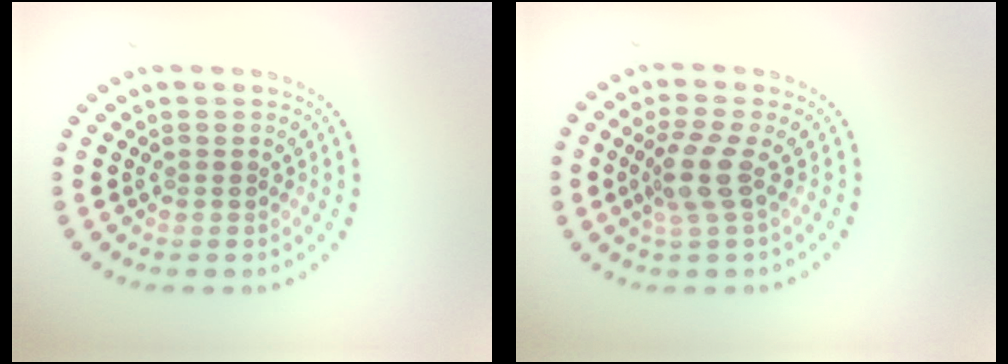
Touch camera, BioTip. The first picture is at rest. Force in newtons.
{"total": 2.6, "press": 2.1, "slide": 1.7}